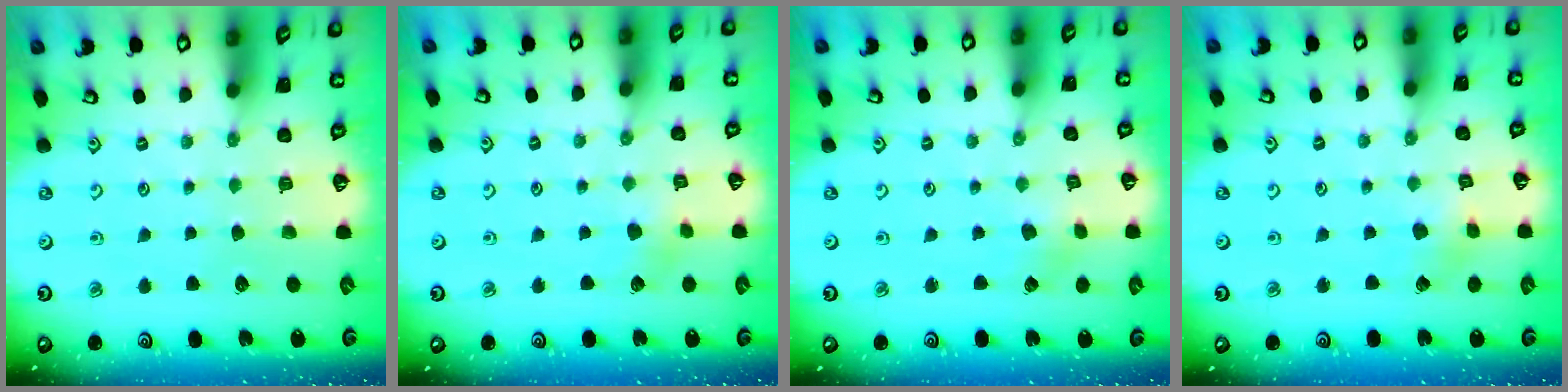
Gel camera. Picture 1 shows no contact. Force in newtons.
{"total": 2.9, "press": 2.9, "slide": 0.3}
{"total": 1.7, "press": 1.7, "slide": 0.3}
{"total": 3.2, "press": 3.2, "slide": 0.2}